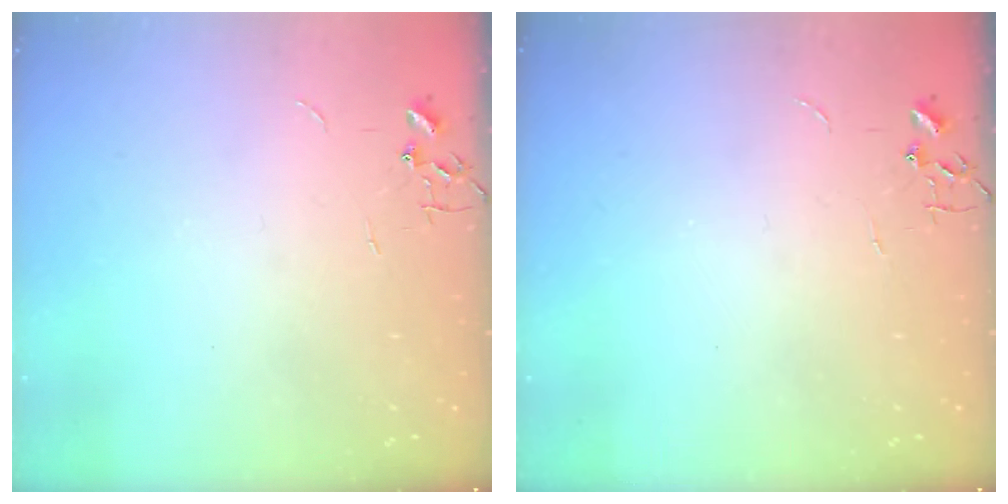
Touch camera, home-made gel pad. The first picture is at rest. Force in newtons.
{"total": 0.0}